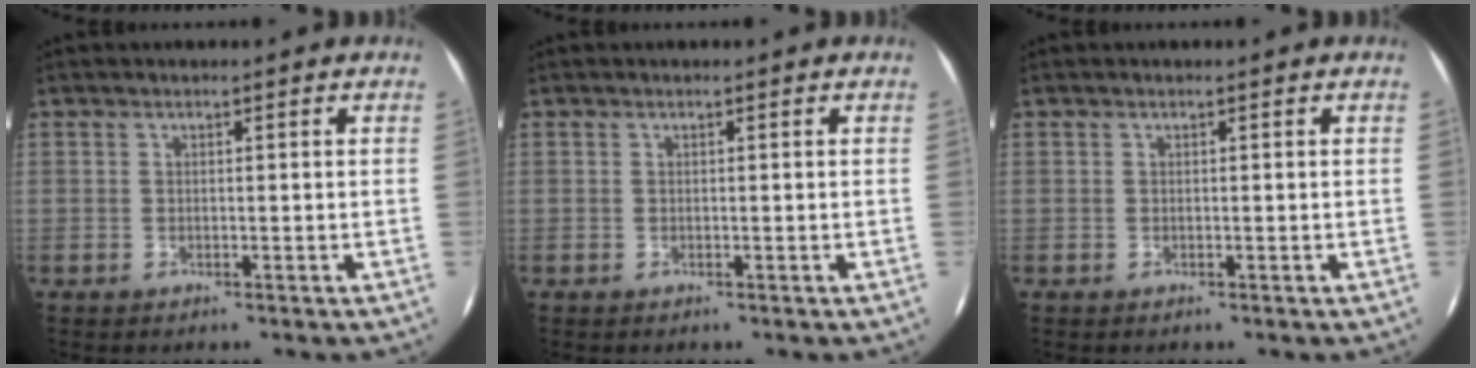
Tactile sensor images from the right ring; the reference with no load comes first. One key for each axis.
{"total": 0.0}
{"total": 0.0}